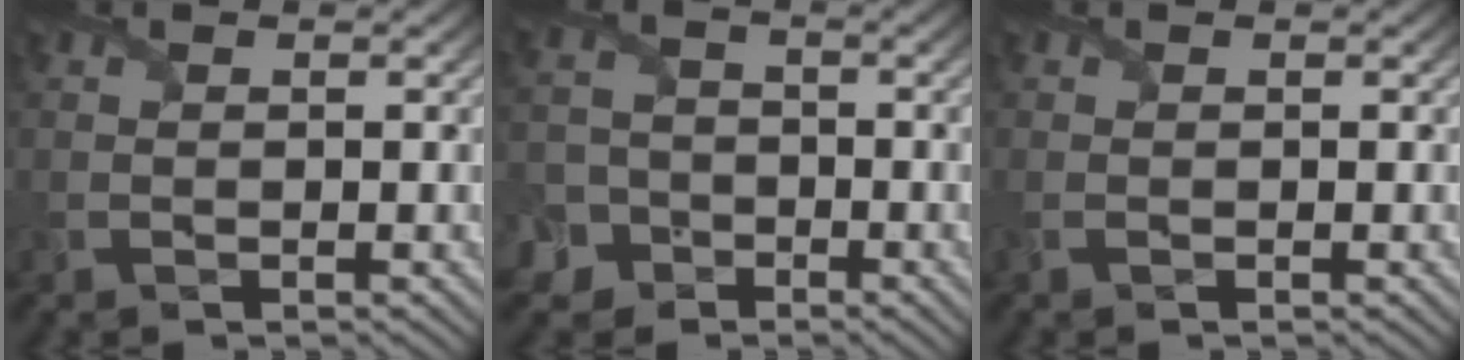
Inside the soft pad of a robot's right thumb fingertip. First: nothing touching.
{"total": 6.9, "force": [-3.5, 5.7, 1.6], "torque": [-0.036, -0.017, -0.090]}
{"total": 0.0}